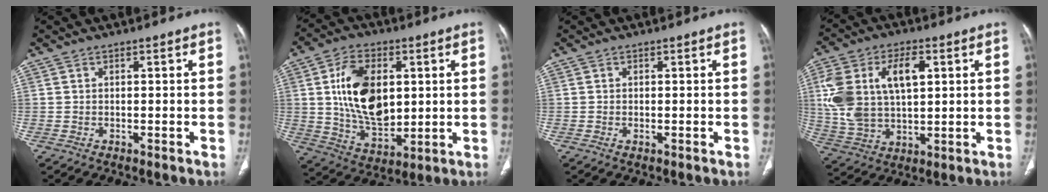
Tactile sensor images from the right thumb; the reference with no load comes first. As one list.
[{"total": 16.3, "force": [2.9, 9.9, 12.6], "torque": [-0.196, -0.016, 0.059]}, {"total": 0.6, "force": [-0.2, 0.2, 0.5], "torque": [-0.011, -0.002, -0.003]}, {"total": 17.2, "force": [4.0, 9.9, 13.5], "torque": [-0.263, 0.004, 0.081]}]